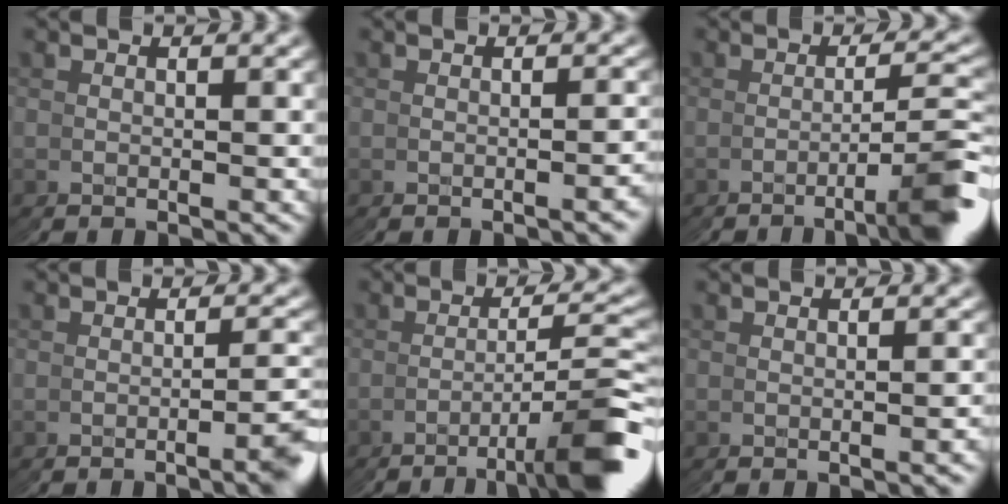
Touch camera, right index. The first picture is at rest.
{"total": 0.8, "force": [-0.5, -0.7, 0.1], "torque": [-0.005, 0.006, -0.007]}
{"total": 4.5, "force": [-2.6, -2.0, 3.2], "torque": [-0.035, 0.021, -0.047]}
{"total": 2.8, "force": [-1.6, 0.0, 2.4], "torque": [-0.023, 0.012, -0.027]}
{"total": 6.3, "force": [-4.0, -1.6, 4.7], "torque": [-0.056, 0.016, -0.066]}
{"total": 0.6, "force": [-0.3, -0.5, -0.1], "torque": [-0.001, 0.004, -0.004]}